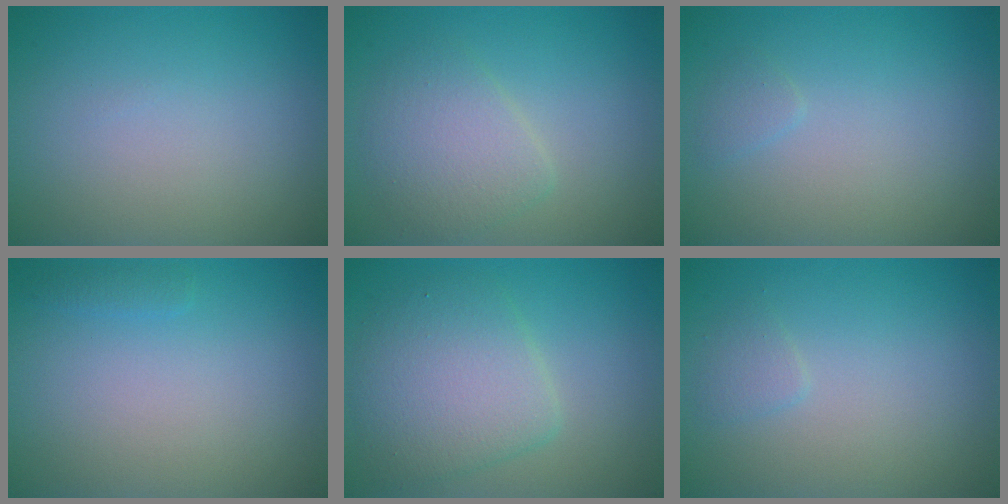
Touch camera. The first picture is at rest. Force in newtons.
{"total": 3.3, "press": 3.3, "slide": 0.1}
{"total": 0.7, "press": 0.7, "slide": 0.1}
{"total": 0.7, "press": 0.7, "slide": 0.1}
{"total": 5.3, "press": 5.3, "slide": 0.1}
{"total": 0.9, "press": 0.9, "slide": 0.1}